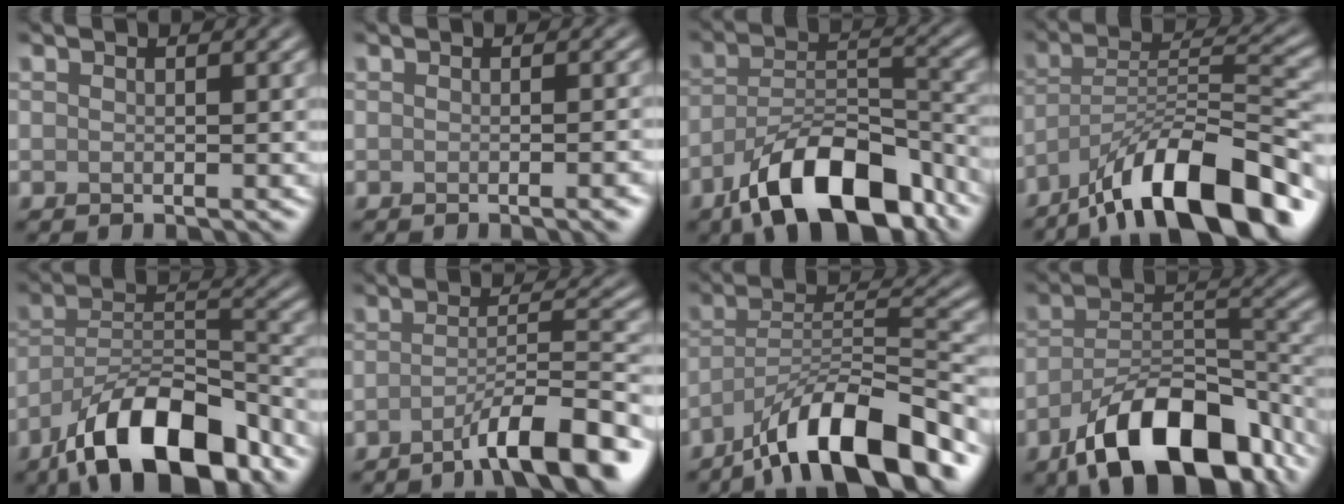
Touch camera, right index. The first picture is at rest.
{"total": 2.7, "force": [-0.8, 0.8, 2.4], "torque": [-0.014, 0.002, -0.010]}
{"total": 11.3, "force": [-7.3, 4.8, 7.2], "torque": [-0.116, -0.006, -0.131]}
{"total": 12.8, "force": [-9.1, 3.5, 8.2], "torque": [-0.124, 0.019, -0.167]}
{"total": 11.3, "force": [-7.7, 4.2, 7.1], "torque": [-0.112, 0.007, -0.146]}
{"total": 8.1, "force": [-5.1, 1.5, 6.2], "torque": [-0.085, 0.014, -0.085]}
{"total": 11.4, "force": [-8.2, 3.0, 7.4], "torque": [-0.117, 0.014, -0.152]}
{"total": 12.4, "force": [-8.0, 5.5, 7.8], "torque": [-0.128, -0.009, -0.139]}